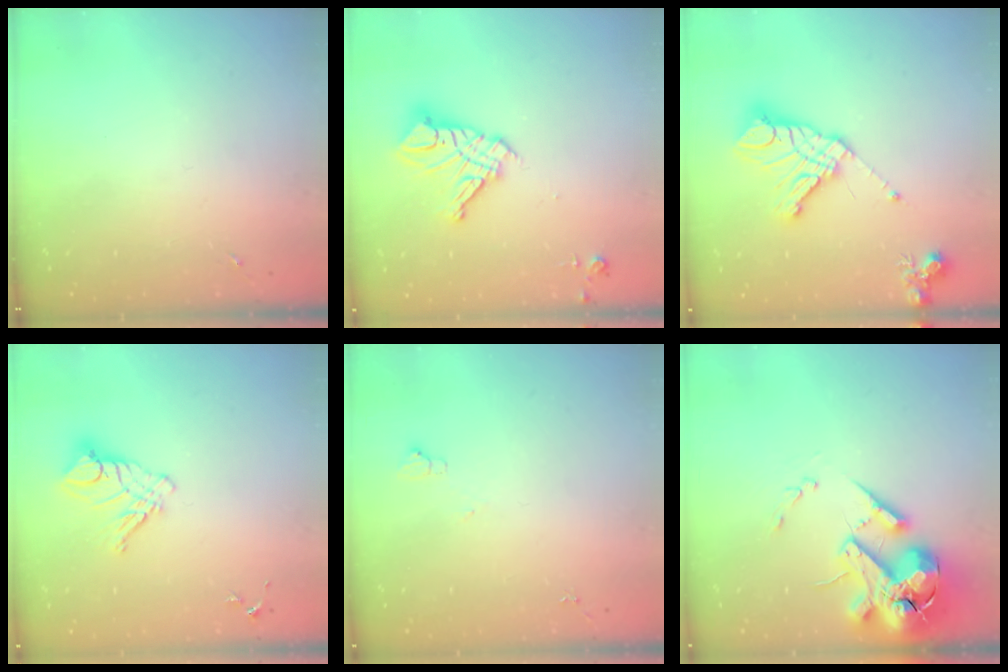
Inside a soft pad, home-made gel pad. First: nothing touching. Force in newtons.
{"total": 14.0, "press": 13.9, "slide": 1.5}
{"total": 17.2, "press": 17.0, "slide": 2.4}
{"total": 10.7, "press": 10.6, "slide": 1.1}
{"total": 4.9, "press": 4.8, "slide": 0.7}
{"total": 18.6, "press": 18.4, "slide": 3.1}